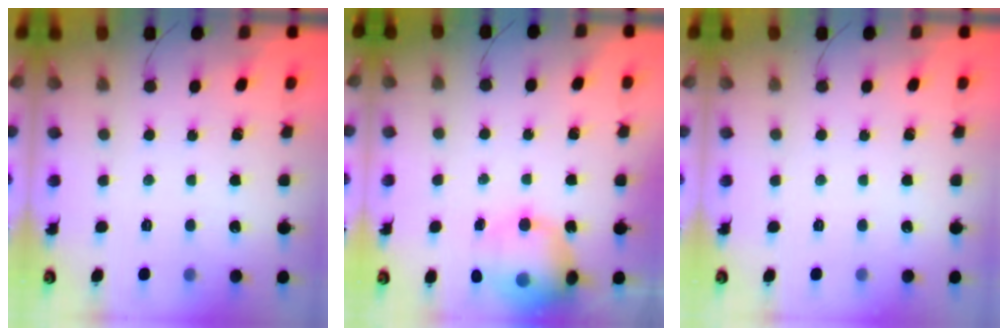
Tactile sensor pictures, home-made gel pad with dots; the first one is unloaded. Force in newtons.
{"total": 16.7, "press": 16.4, "slide": 3.1}
{"total": 0.0}